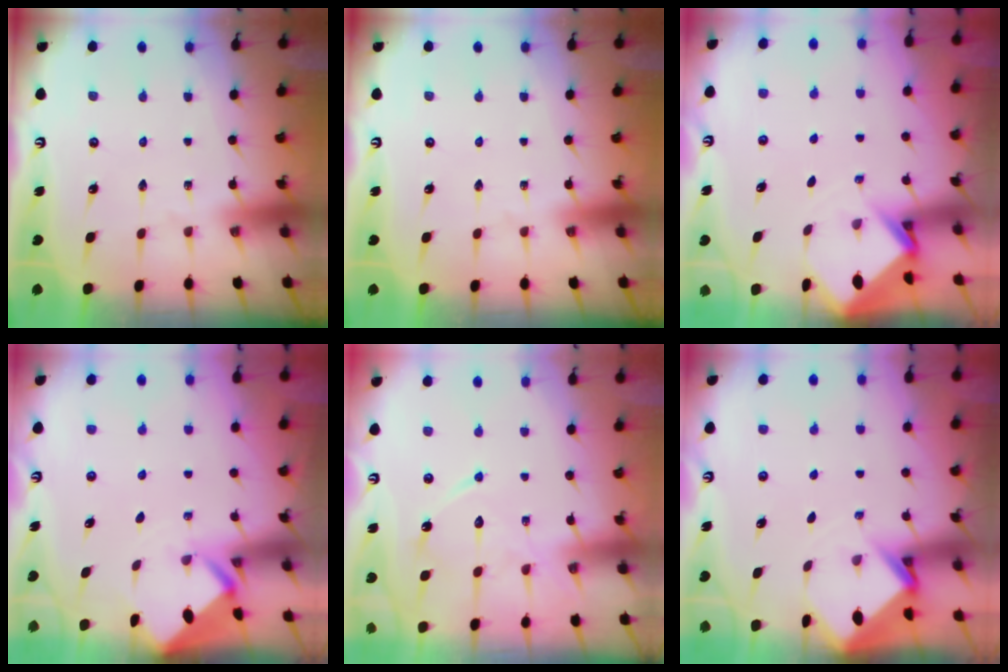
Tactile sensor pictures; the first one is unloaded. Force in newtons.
{"total": 0.0}
{"total": 3.0, "press": 2.9, "slide": 0.3}
{"total": 2.2, "press": 2.2, "slide": 0.1}
{"total": 12.1, "press": 12.1, "slide": 0.8}
{"total": 3.0, "press": 2.9, "slide": 0.3}